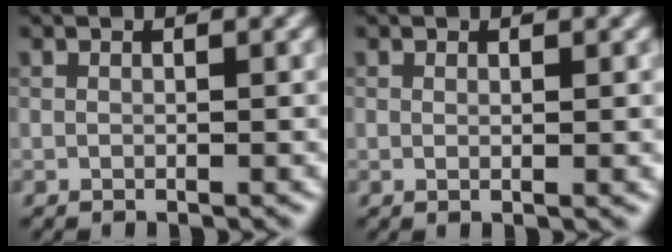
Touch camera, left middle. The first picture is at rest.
{"total": 0.7, "force": [0.1, 0.1, 0.6], "torque": [-0.009, 0.001, 0.005]}